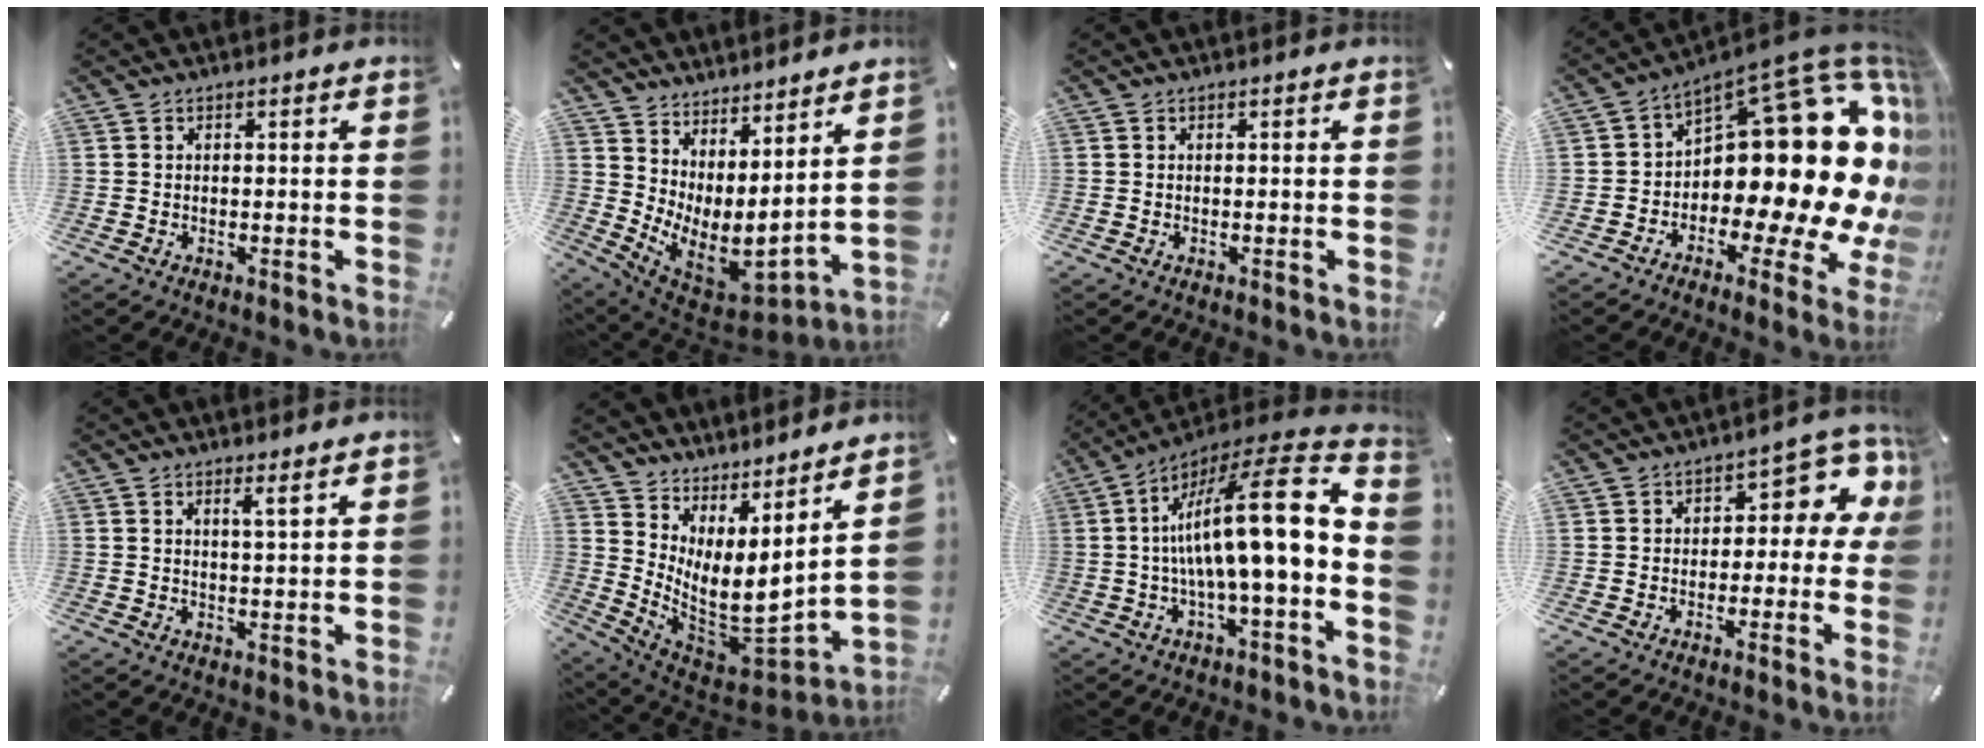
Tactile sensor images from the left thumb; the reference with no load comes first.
{"total": 6.1, "force": [1.0, 3.8, 4.7], "torque": [-0.071, -0.065, 0.028]}
{"total": 0.0}
{"total": 23.5, "force": [3.3, 13.6, 18.9], "torque": [-0.247, -0.059, 0.077]}
{"total": 2.9, "force": [2.0, -0.2, 2.1], "torque": [-0.044, -0.004, 0.035]}
{"total": 7.3, "force": [2.1, 3.2, 6.2], "torque": [-0.125, -0.080, 0.038]}
{"total": 19.9, "force": [1.8, 4.6, 19.2], "torque": [-0.311, -0.029, 0.021]}
{"total": 9.0, "force": [2.3, 5.3, 6.9], "torque": [-0.083, -0.015, 0.035]}